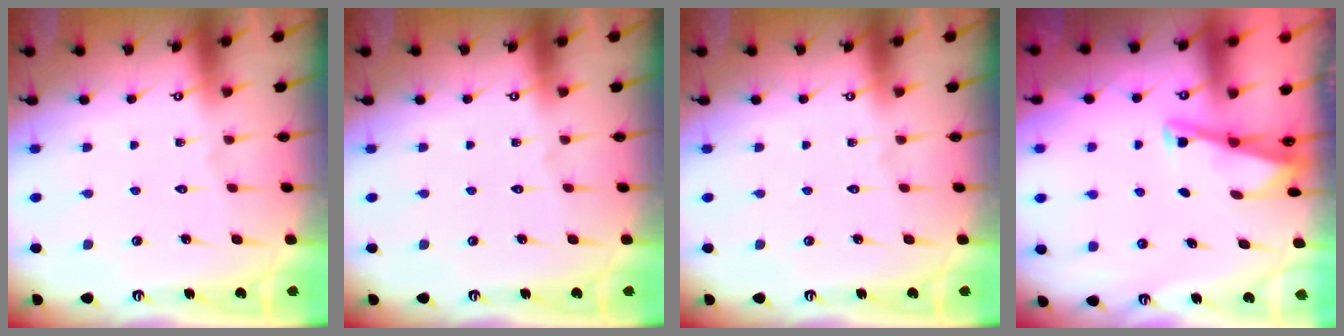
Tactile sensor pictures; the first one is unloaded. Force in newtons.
{"total": 0.0}
{"total": 0.0}
{"total": 2.9, "press": 2.9, "slide": 0.3}